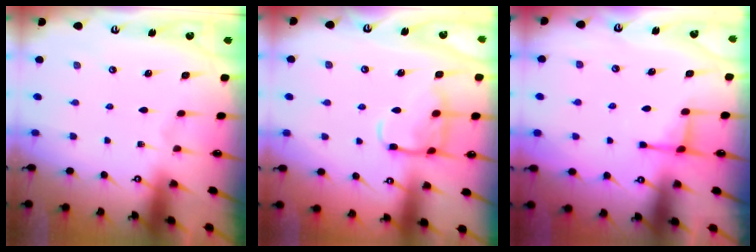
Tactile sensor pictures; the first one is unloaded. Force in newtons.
{"total": 11.7, "press": 11.7, "slide": 0.9}
{"total": 2.6, "press": 2.5, "slide": 0.8}